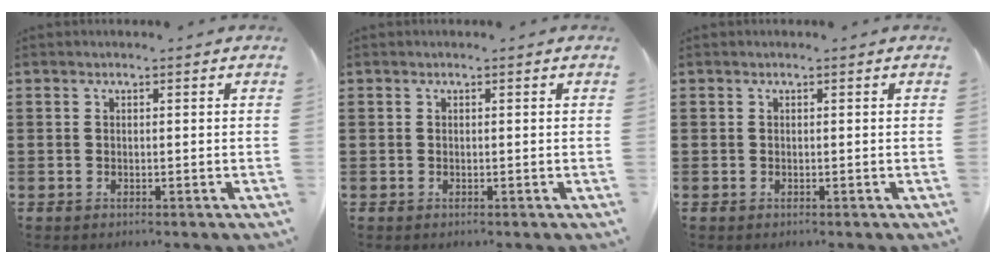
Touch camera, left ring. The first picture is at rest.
{"total": 0.0}
{"total": 0.0}